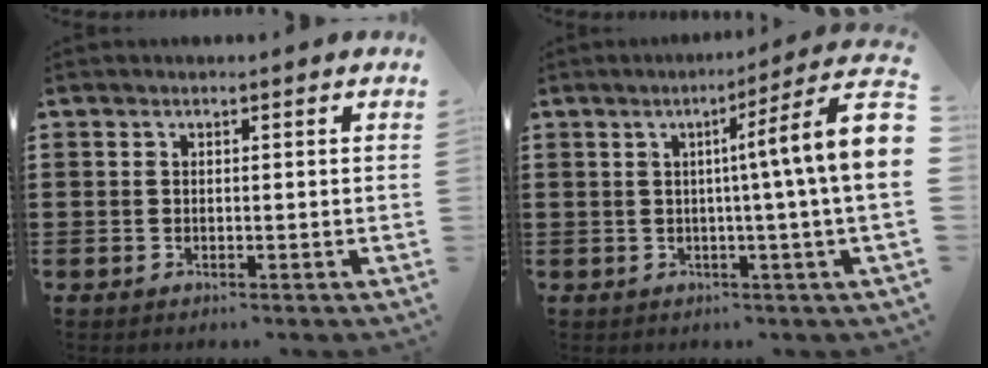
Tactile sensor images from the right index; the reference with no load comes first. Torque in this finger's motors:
{"motor_torque": [2.14, 0.00, 0.63, 0.21]}